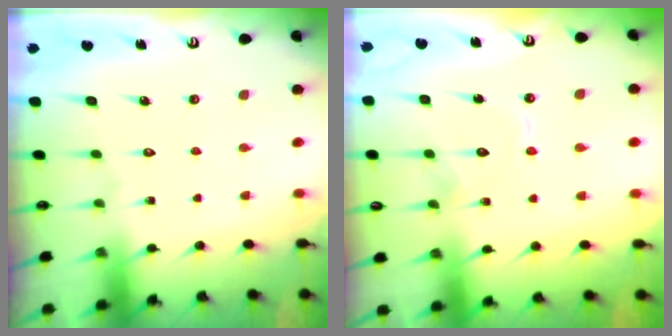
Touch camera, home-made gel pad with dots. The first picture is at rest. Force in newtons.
{"total": 7.9, "press": 7.8, "slide": 0.6}